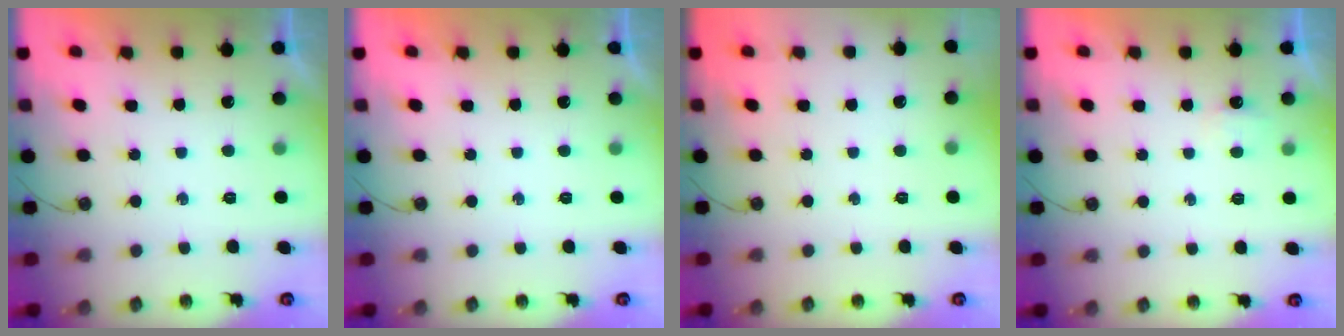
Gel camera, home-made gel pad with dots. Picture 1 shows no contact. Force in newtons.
{"total": 0.0}
{"total": 0.0}
{"total": 2.6, "press": 2.6, "slide": 0.4}